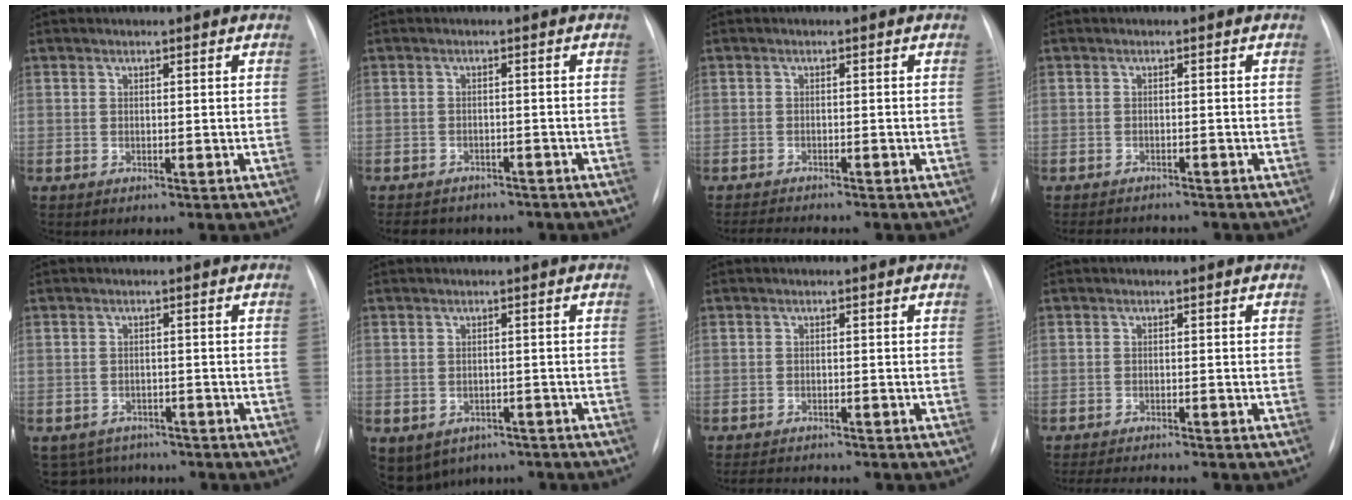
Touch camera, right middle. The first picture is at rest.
{"total": 9.1, "force": [-7.6, 4.2, 2.6], "torque": [-0.047, 0.006, -0.087]}
{"total": 3.7, "force": [-3.6, 0.1, 1.1], "torque": [-0.019, -0.012, -0.055]}
{"total": 5.1, "force": [-4.9, 1.3, 1.0], "torque": [-0.011, -0.003, -0.067]}
{"total": 6.4, "force": [-5.4, 3.3, -0.1], "torque": [-0.001, 0.011, -0.070]}
{"total": 9.6, "force": [-6.1, 7.1, 2.5], "torque": [-0.061, 0.004, -0.067]}
{"total": 4.6, "force": [-4.4, 0.8, 1.1], "torque": [-0.016, -0.009, -0.066]}
{"total": 4.8, "force": [-4.6, 0.0, 1.4], "torque": [-0.023, -0.013, -0.072]}